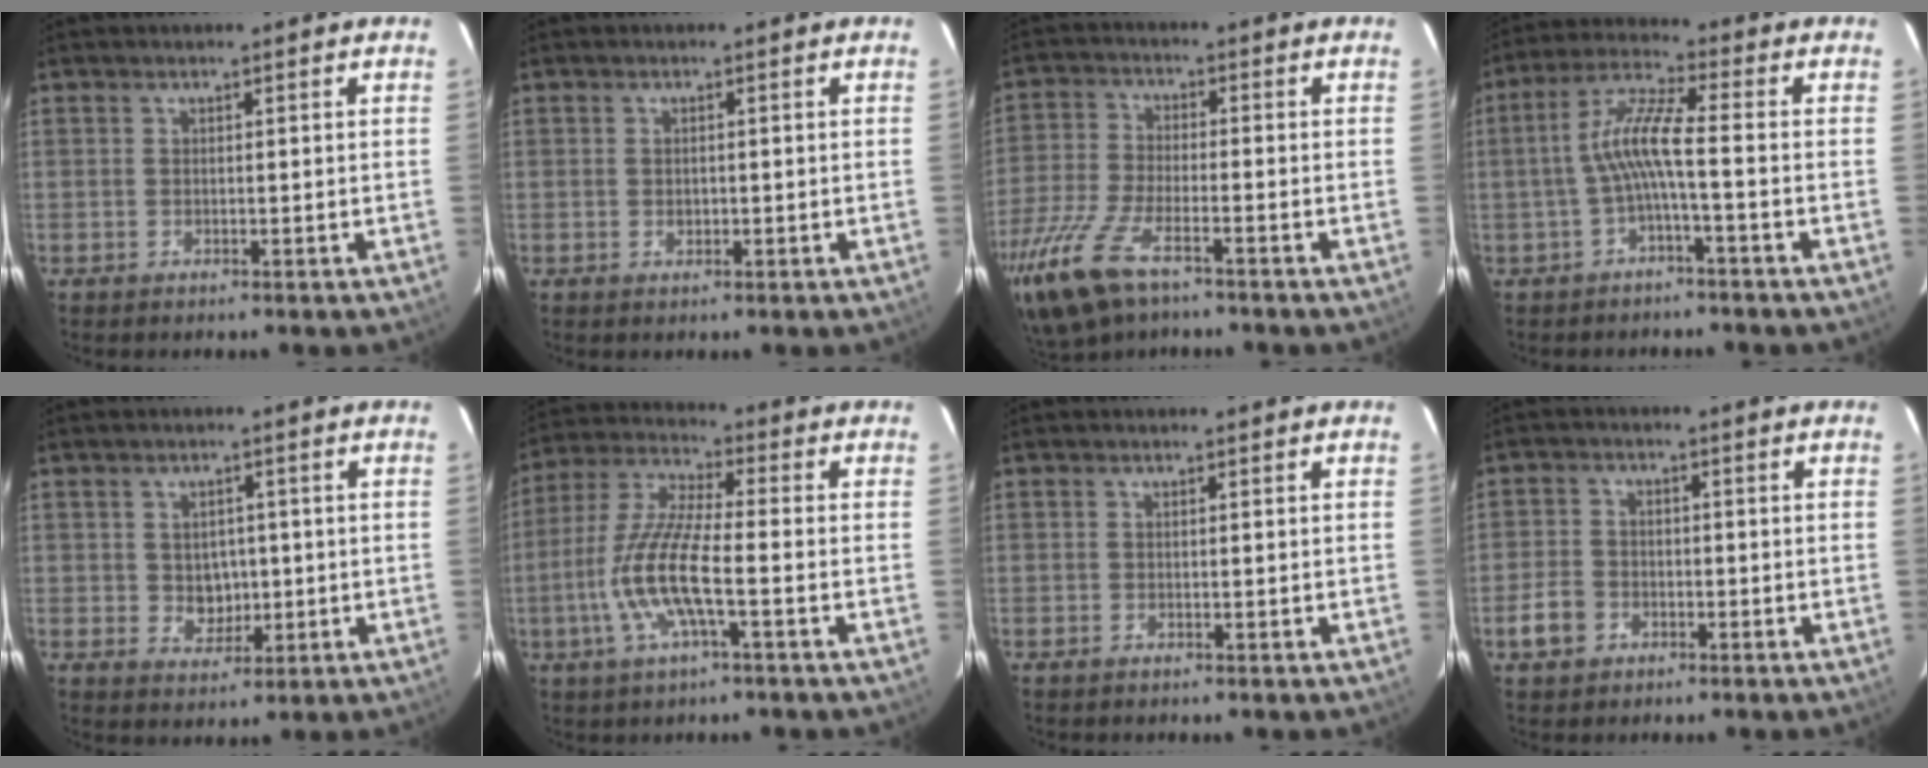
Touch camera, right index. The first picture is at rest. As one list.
[{"total": 1.4, "force": [-0.3, 1.1, 0.7], "torque": [-0.012, 0.002, -0.004]}, {"total": 14.4, "force": [-9.3, 5.4, 9.6], "torque": [-0.224, -0.037, -0.185]}, {"total": 6.8, "force": [-1.9, 0.2, 6.5], "torque": [-0.152, 0.016, -0.035]}, {"total": 4.7, "force": [-0.3, 4.1, 2.3], "torque": [-0.043, 0.004, 0.005]}, {"total": 12.4, "force": [-3.8, 2.2, 11.6], "torque": [-0.247, -0.003, -0.077]}, {"total": 0.0}, {"total": 5.3, "force": [-2.6, 4.2, 1.8], "torque": [-0.048, 0.013, -0.042]}]